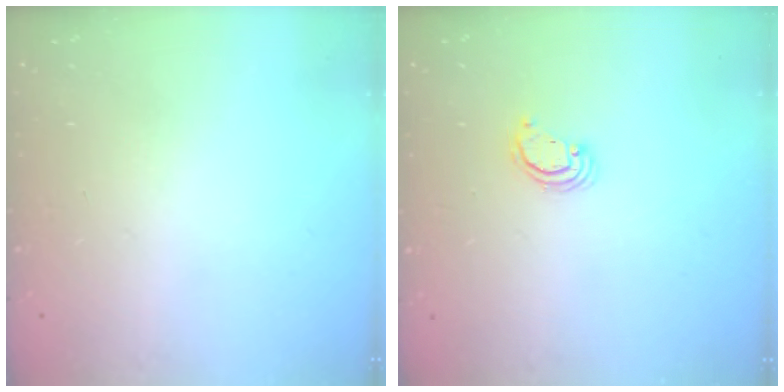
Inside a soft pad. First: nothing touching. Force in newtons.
{"total": 2.6, "press": 2.6, "slide": 0.2}